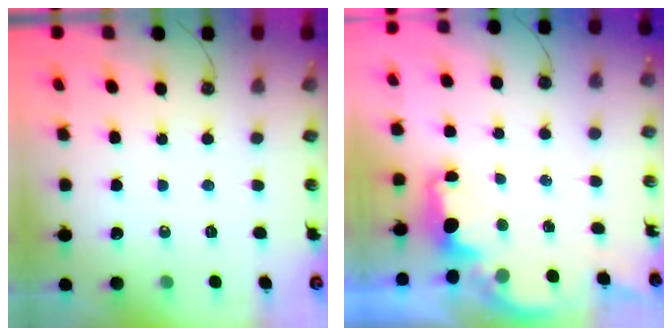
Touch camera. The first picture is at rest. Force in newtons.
{"total": 1.6, "press": 1.5, "slide": 0.6}